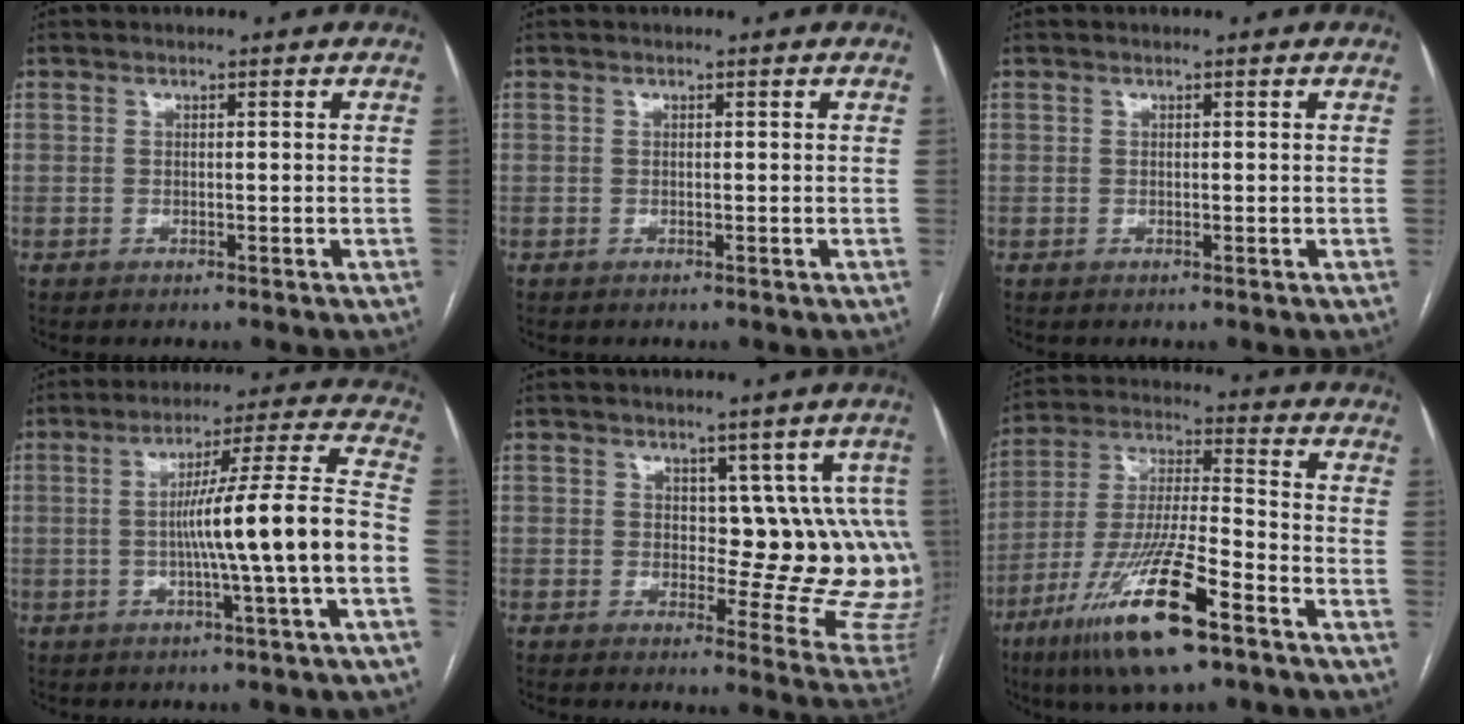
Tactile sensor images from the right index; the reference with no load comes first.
{"total": 0.0}
{"total": 0.0}
{"total": 14.0, "force": [-2.8, -1.4, 13.6], "torque": [-0.212, 0.013, -0.049]}
{"total": 11.8, "force": [2.3, 5.6, 10.1], "torque": [-0.088, 0.002, 0.032]}
{"total": 17.7, "force": [-9.9, 2.1, 14.5], "torque": [-0.306, -0.036, -0.181]}